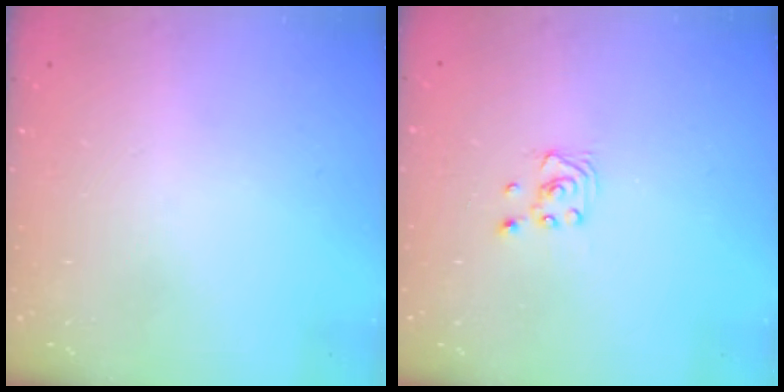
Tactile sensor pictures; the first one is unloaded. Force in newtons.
{"total": 2.3, "press": 2.3, "slide": 0.2}